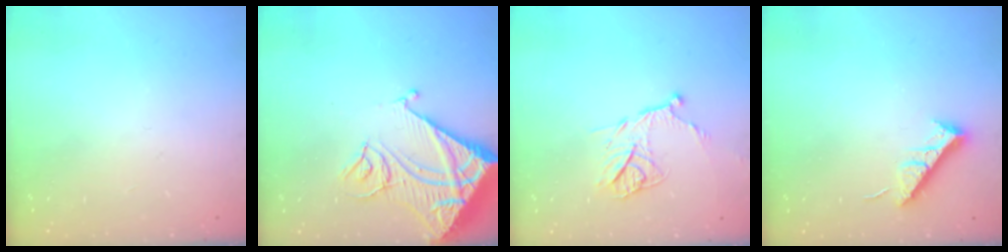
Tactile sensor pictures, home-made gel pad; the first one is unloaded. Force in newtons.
{"total": 14.7, "press": 14.6, "slide": 1.6}
{"total": 12.3, "press": 12.2, "slide": 1.2}
{"total": 7.3, "press": 7.3, "slide": 0.6}